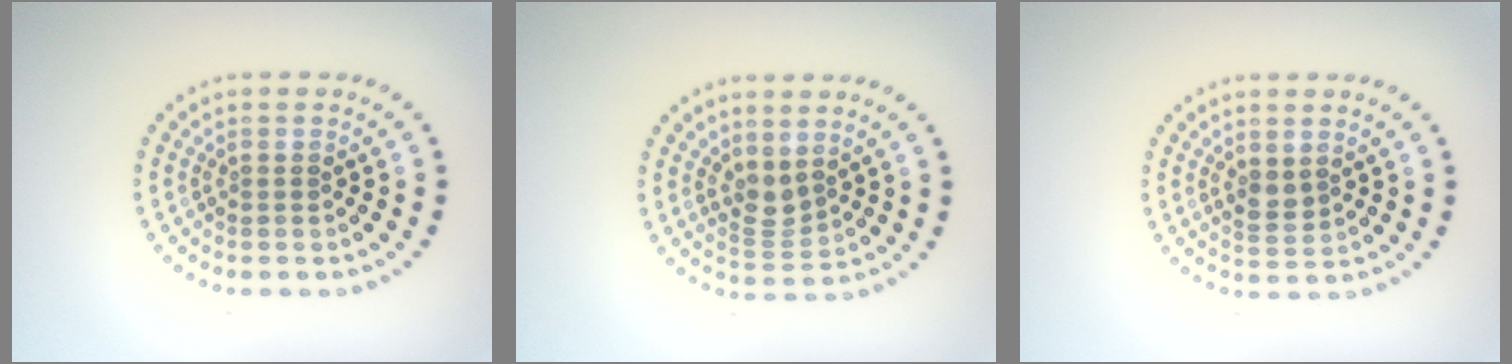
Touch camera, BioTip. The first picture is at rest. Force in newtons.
{"total": 2.0, "press": 1.6, "slide": 1.2}
{"total": 1.7, "press": 1.7, "slide": 0.4}